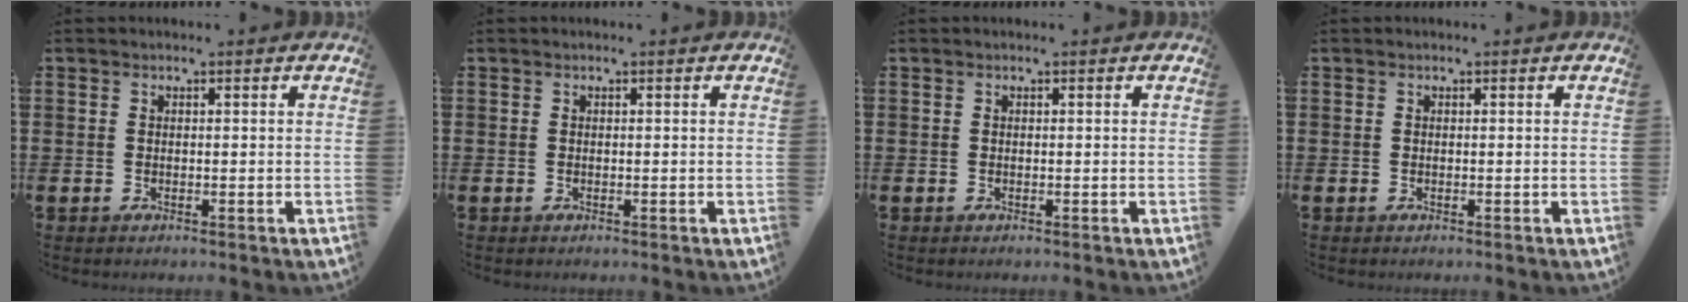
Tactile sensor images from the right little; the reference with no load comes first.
{"total": 0.0}
{"total": 0.0}
{"total": 0.0}